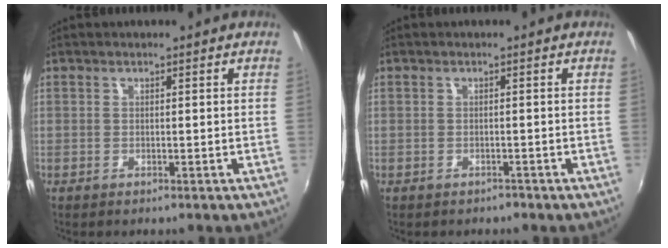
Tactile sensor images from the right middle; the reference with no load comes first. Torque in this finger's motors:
{"motor_torque": [0.13, -0.15, -0.02, -0.01]}